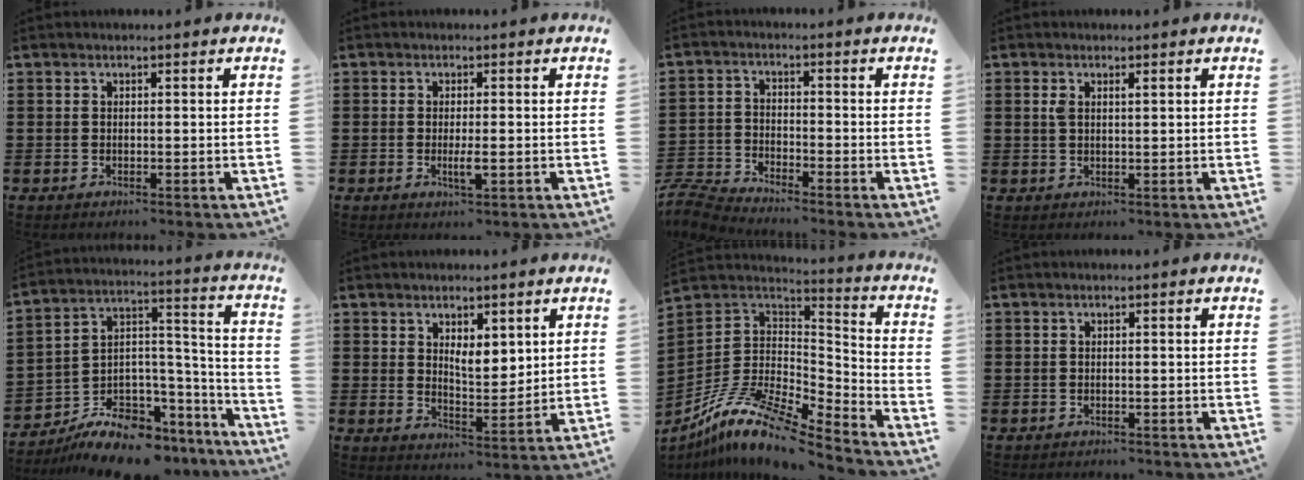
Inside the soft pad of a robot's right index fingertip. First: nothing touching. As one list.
[{"total": 2.4, "force": [-0.7, 0.4, 2.3], "torque": [-0.048, -0.005, -0.014]}, {"total": 4.6, "force": [-4.5, 0.0, 0.7], "torque": [-0.044, -0.013, -0.100]}, {"total": 1.4, "force": [0.5, 0.5, 1.2], "torque": [-0.025, 0.004, 0.008]}, {"total": 9.8, "force": [-8.0, 4.5, 3.2], "torque": [-0.054, 0.025, -0.144]}, {"total": 4.0, "force": [2.5, 1.9, 2.5], "torque": [-0.040, -0.006, 0.041]}, {"total": 12.5, "force": [-9.2, 3.2, 7.8], "torque": [-0.167, 0.010, -0.180]}, {"total": 0.6, "force": [-0.6, 0.0, 0.0], "torque": [-0.001, -0.002, -0.013]}]